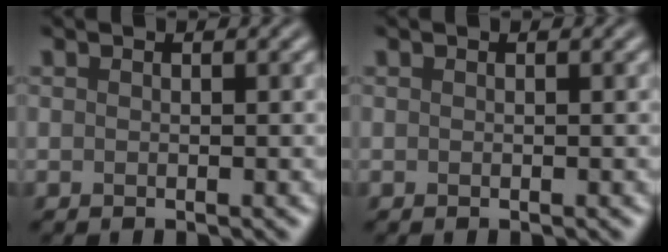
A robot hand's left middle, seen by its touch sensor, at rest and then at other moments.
{"total": 0.0}